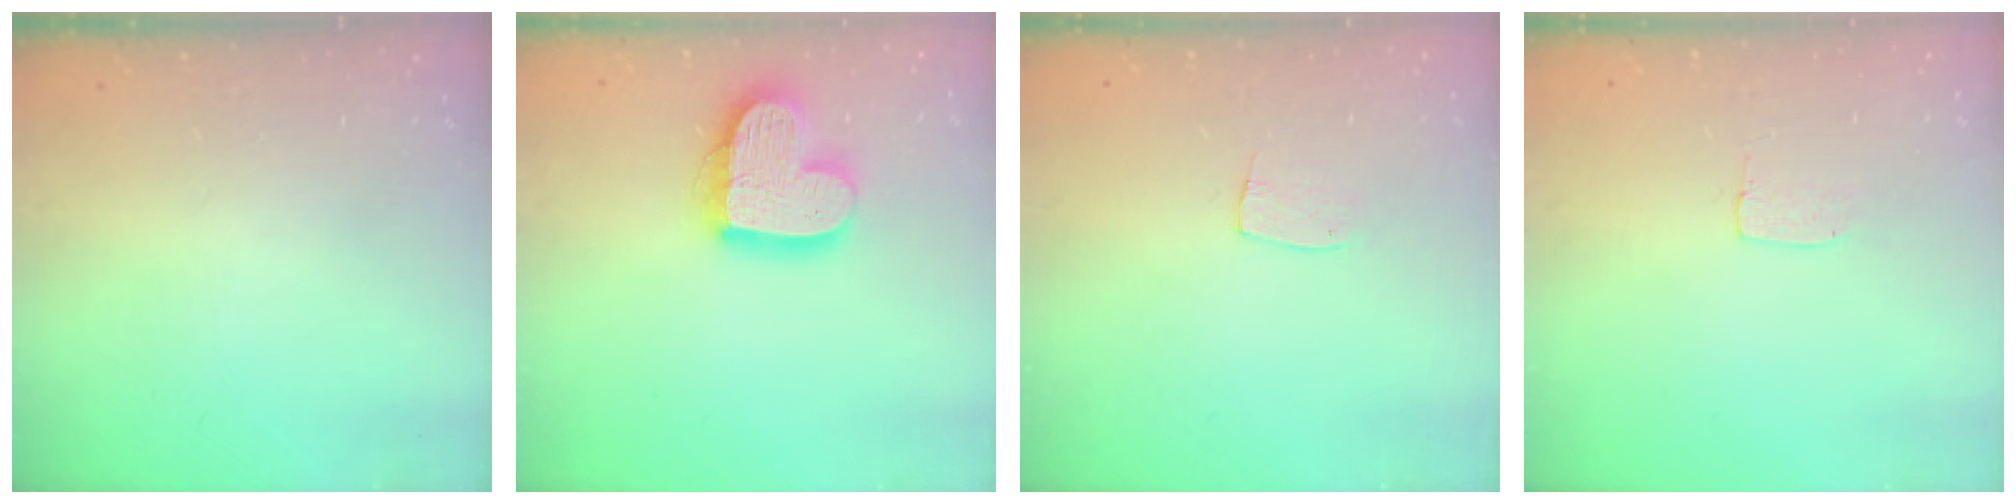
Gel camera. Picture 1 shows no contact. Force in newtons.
{"total": 17.4, "press": 17.3, "slide": 1.6}
{"total": 5.2, "press": 5.2, "slide": 0.3}
{"total": 2.9, "press": 2.9, "slide": 0.2}